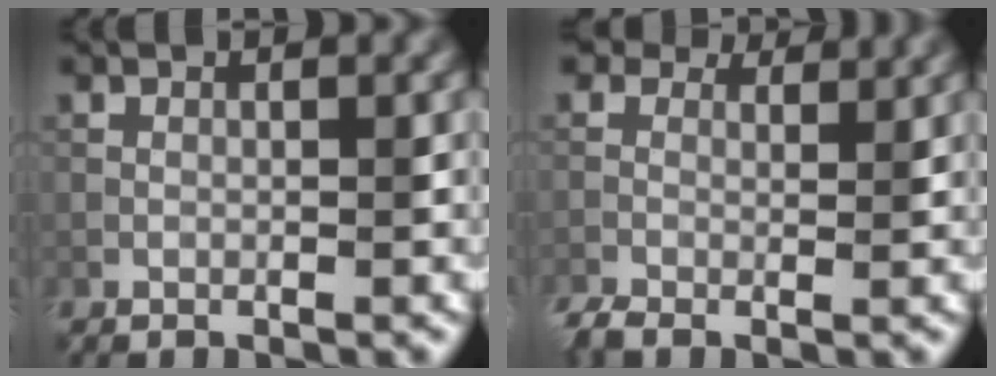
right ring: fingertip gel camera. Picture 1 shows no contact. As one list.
[{"total": 4.4, "force": [1.9, 2.9, 2.7], "torque": [-0.060, -0.001, 0.022]}]